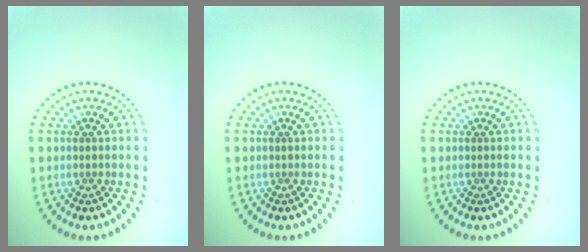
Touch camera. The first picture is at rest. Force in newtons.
{"total": 0.0}
{"total": 0.0}